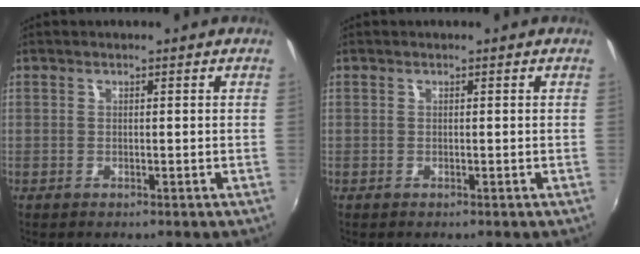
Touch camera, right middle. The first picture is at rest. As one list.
[{"total": 0.0}]